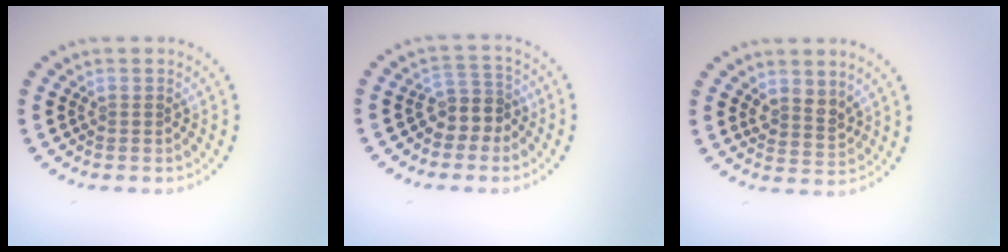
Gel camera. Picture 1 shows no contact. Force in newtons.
{"total": 2.6, "press": 2.2, "slide": 1.5}
{"total": 2.0, "press": 1.7, "slide": 1.0}